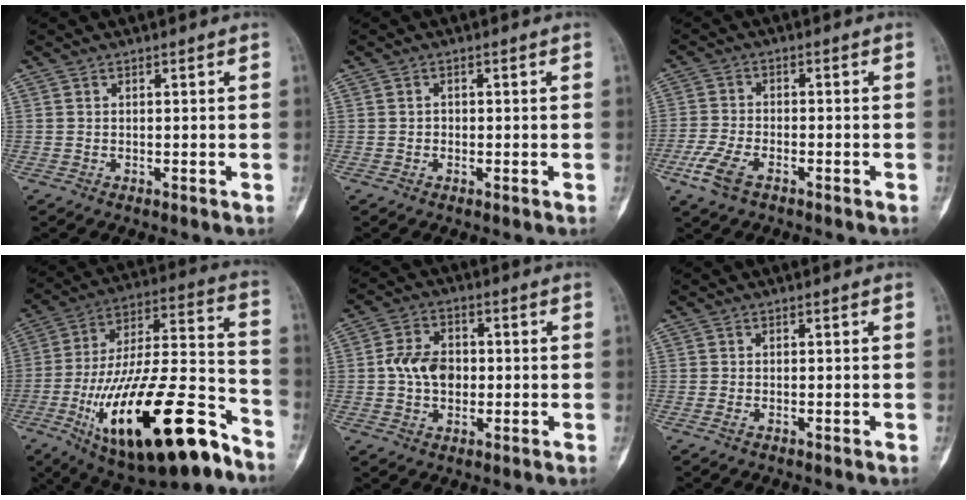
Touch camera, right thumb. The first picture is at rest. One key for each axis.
{"total": 0.7, "fx": -0.2, "fy": 0.7, "fz": 0.1, "tx": 0.009, "ty": 0.005, "tz": -0.005}
{"total": 6.3, "fx": -3.6, "fy": 3.0, "fz": 4.3, "tx": -0.100, "ty": 0.009, "tz": -0.070}
{"total": 31.1, "fx": -15.3, "fy": 11.1, "fz": 24.7, "tx": -0.412, "ty": 0.066, "tz": -0.243}
{"total": 8.1, "fx": -0.3, "fy": 5.8, "fz": 5.6, "tx": -0.081, "ty": 0.015, "tz": -0.011}
{"total": 0.7, "fx": -0.5, "fy": 0.3, "fz": 0.5, "tx": -0.013, "ty": 0.002, "tz": -0.010}